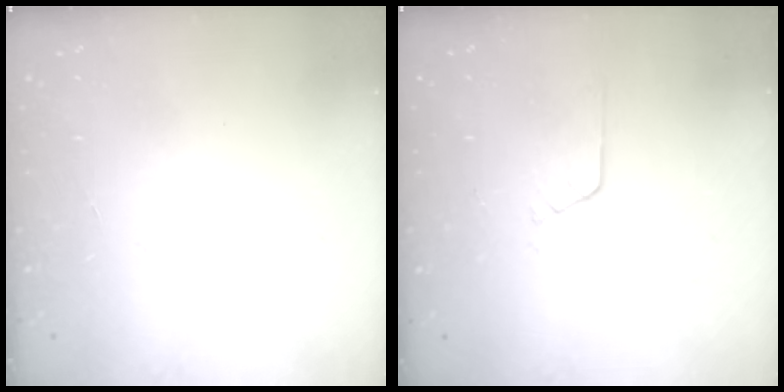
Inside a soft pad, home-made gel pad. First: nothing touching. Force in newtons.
{"total": 4.9, "press": 4.9, "slide": 0.4}